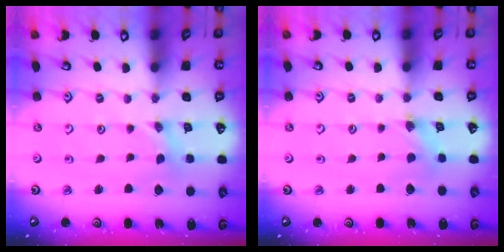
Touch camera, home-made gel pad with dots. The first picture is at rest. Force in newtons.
{"total": 1.4, "press": 1.3, "slide": 0.3}